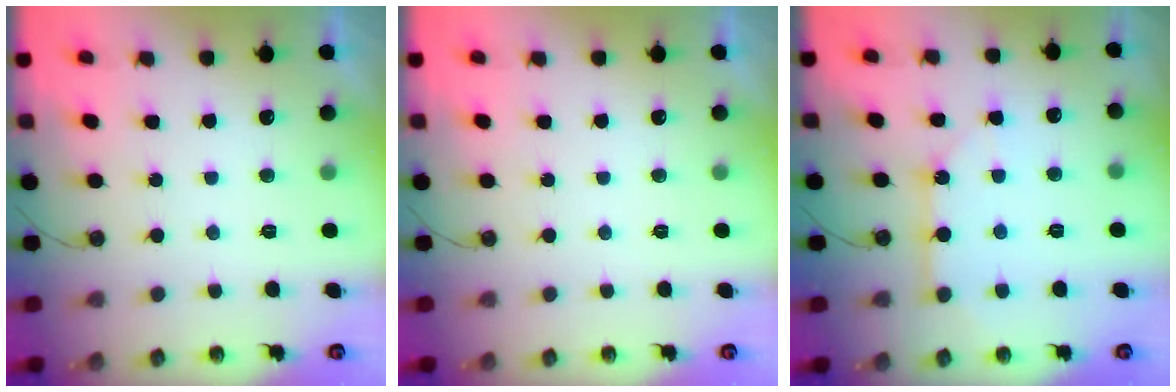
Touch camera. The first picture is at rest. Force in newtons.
{"total": 0.0}
{"total": 9.9, "press": 9.8, "slide": 0.8}